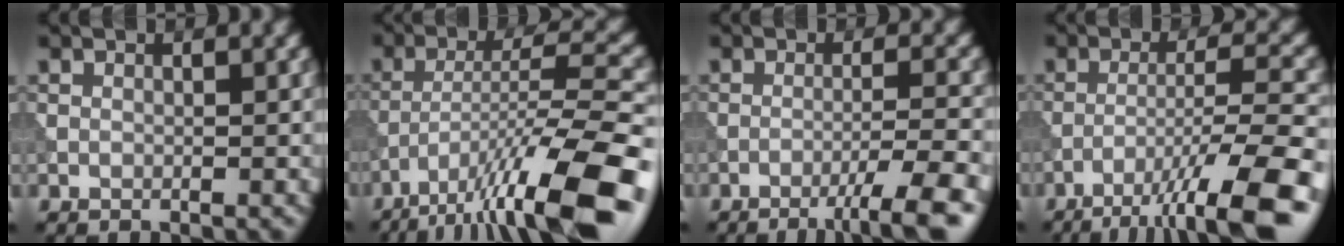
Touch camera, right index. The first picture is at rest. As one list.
[{"total": 13.5, "force": [-8.4, 2.6, 10.2], "torque": [-0.168, 0.006, -0.142]}, {"total": 5.9, "force": [-3.4, 0.7, 4.7], "torque": [-0.070, 0.007, -0.058]}, {"total": 11.1, "force": [-7.2, 1.5, 8.3], "torque": [-0.119, 0.014, -0.114]}]